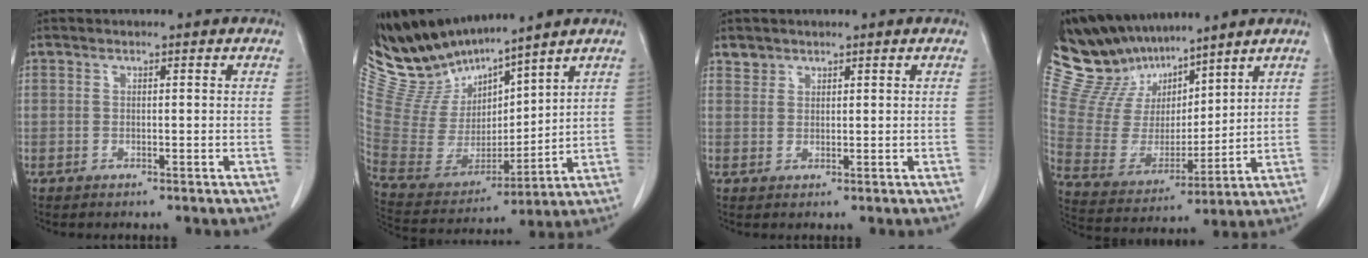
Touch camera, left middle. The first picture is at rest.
{"total": 11.9, "force": [11.6, 0.7, 2.6], "torque": [-0.082, -0.005, 0.254]}
{"total": 1.5, "force": [1.2, 0.8, -0.2], "torque": [0.010, 0.004, 0.020]}
{"total": 14.3, "force": [12.9, 4.9, 4.0], "torque": [-0.095, 0.017, 0.258]}